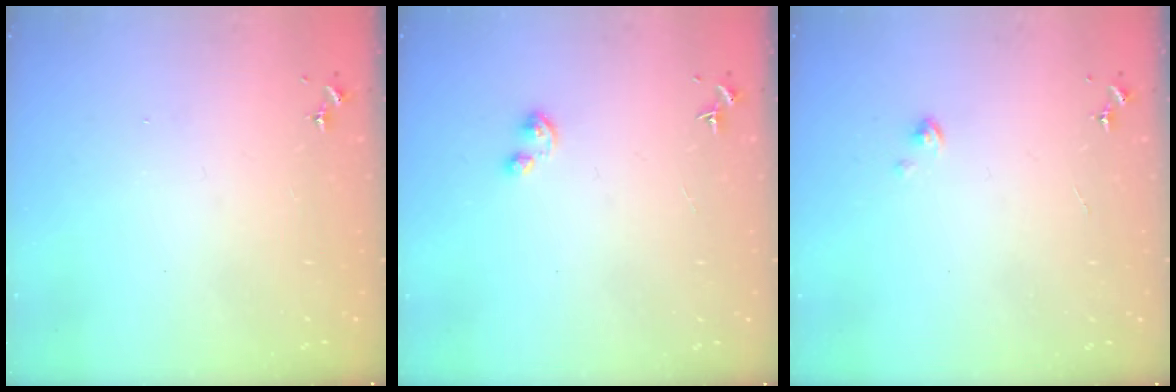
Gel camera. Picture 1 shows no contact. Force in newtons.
{"total": 2.9, "press": 2.9, "slide": 0.5}
{"total": 2.5, "press": 2.4, "slide": 0.2}